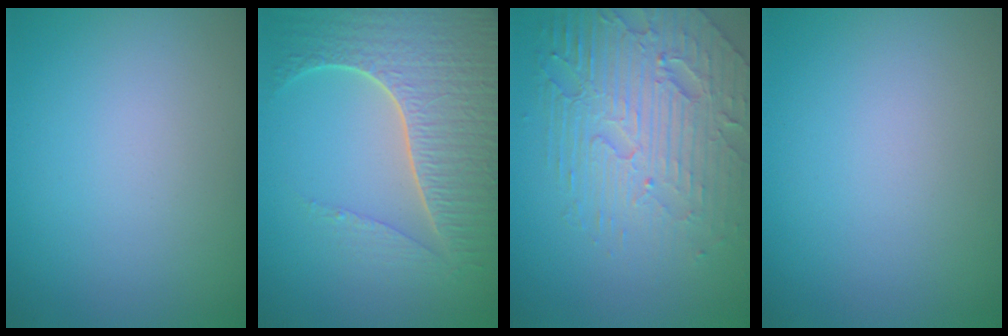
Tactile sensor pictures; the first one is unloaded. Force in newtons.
{"total": 7.5, "press": 5.6, "slide": 5.1}
{"total": 7.1, "press": 5.1, "slide": 5.0}
{"total": 0.0}